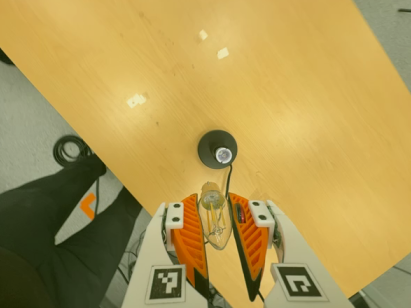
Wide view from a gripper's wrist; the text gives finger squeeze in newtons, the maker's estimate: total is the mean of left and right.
{"total": 16.8, "left": 18.4, "right": 15.1}